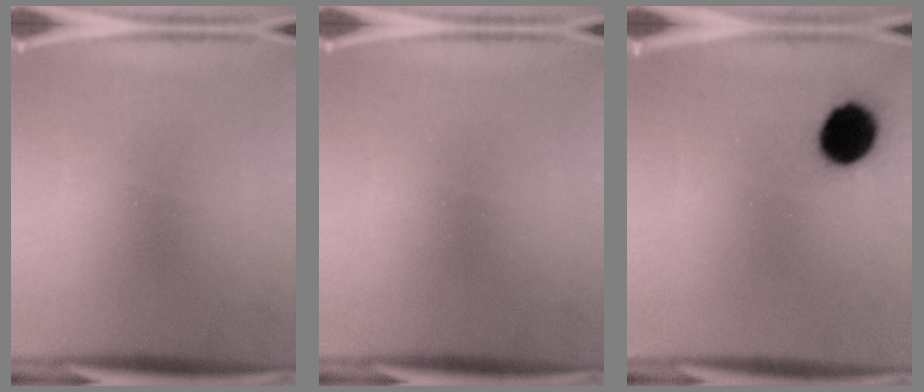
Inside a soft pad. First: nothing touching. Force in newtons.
{"total": 0.0}
{"total": 10.3}